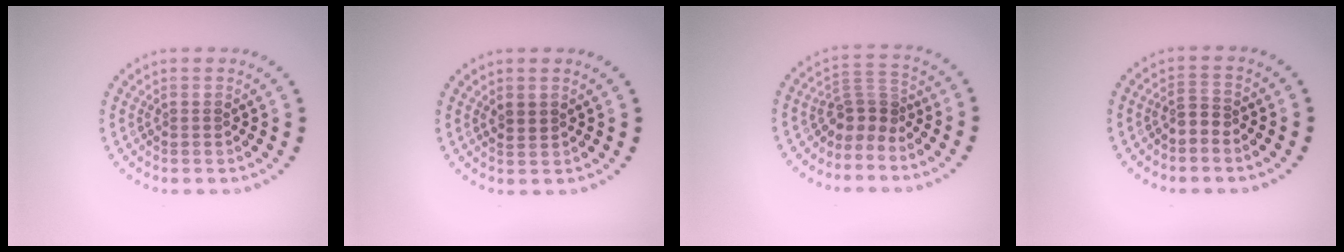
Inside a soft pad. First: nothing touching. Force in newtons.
{"total": 1.1, "press": 0.9, "slide": 0.6}
{"total": 2.8, "press": 1.8, "slide": 2.2}
{"total": 1.6, "press": 1.3, "slide": 1.0}